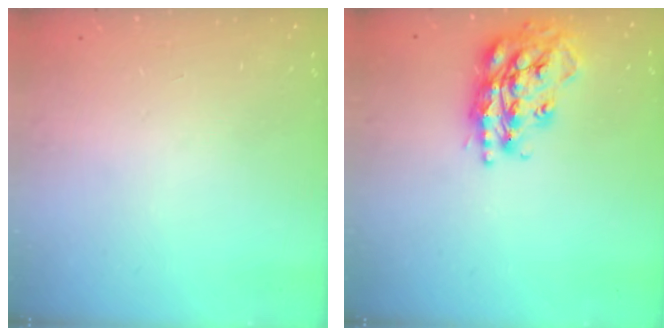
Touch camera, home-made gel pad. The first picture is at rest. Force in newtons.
{"total": 19.5, "press": 19.5, "slide": 1.8}